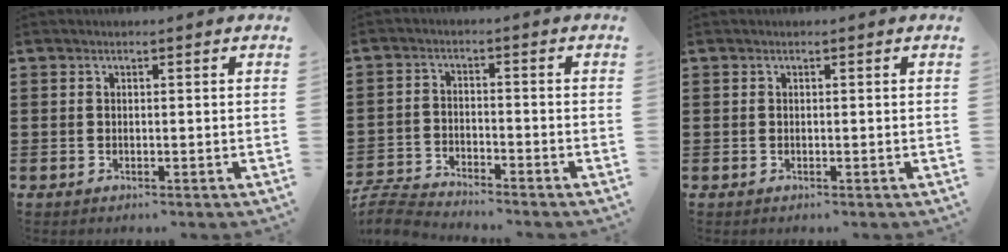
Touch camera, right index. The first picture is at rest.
{"total": 4.4, "force": [-4.4, 0.3, 0.4], "torque": [-0.029, -0.004, -0.097]}
{"total": 0.0}